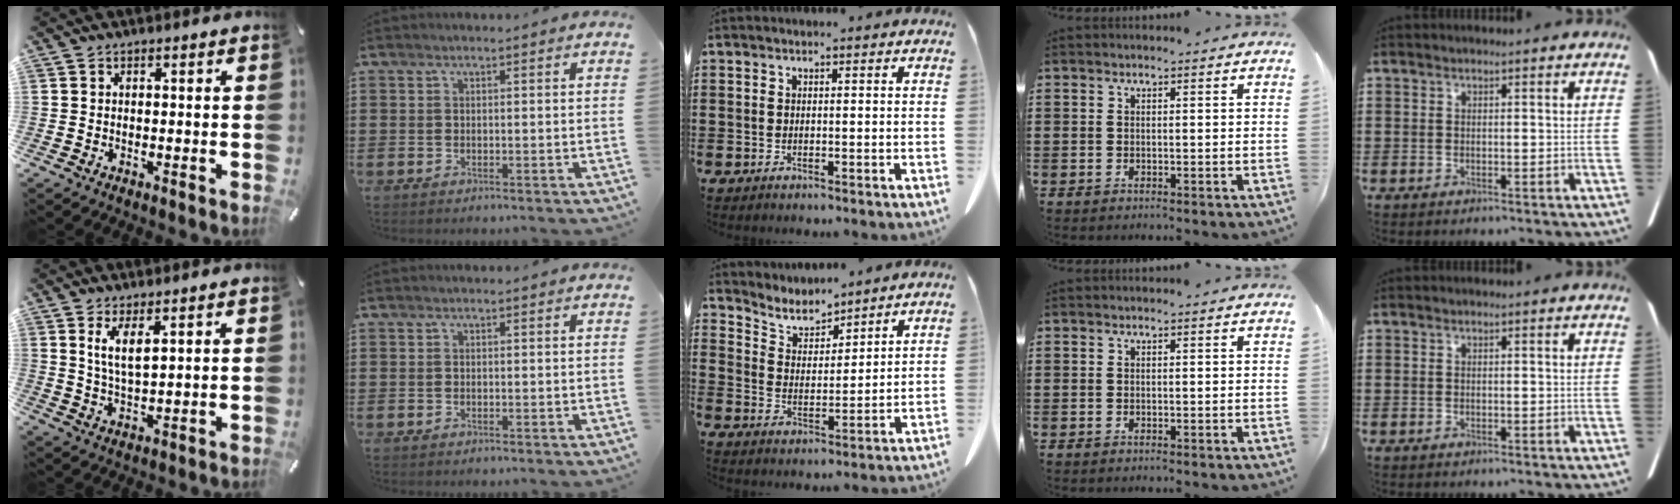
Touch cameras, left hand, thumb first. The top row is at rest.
{"thumb": {"total": 5.9, "force": [2.9, 1.8, 4.8], "torque": [-0.100, -0.006, 0.047]}, "middle": {"total": 5.0, "force": [4.8, 1.4, 0.8], "torque": [-0.041, -0.028, 0.083]}}